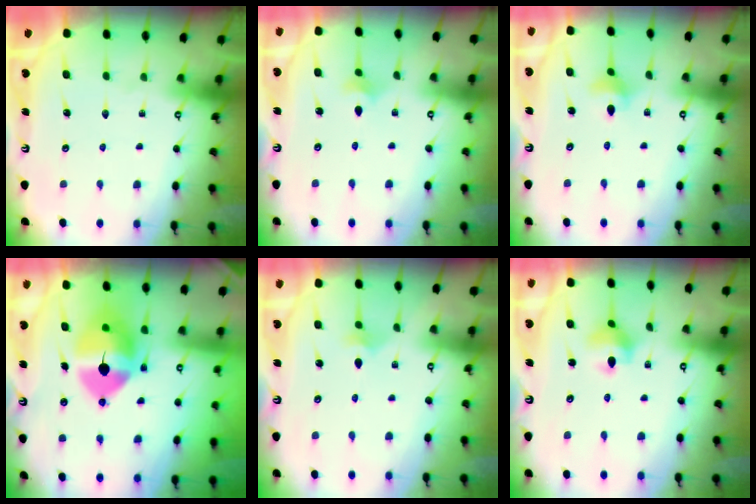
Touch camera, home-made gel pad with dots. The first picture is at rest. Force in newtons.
{"total": 2.5, "press": 2.5, "slide": 0.6}
{"total": 3.2, "press": 3.2, "slide": 0.4}
{"total": 13.7, "press": 13.5, "slide": 2.1}
{"total": 2.5, "press": 2.4, "slide": 0.6}
{"total": 5.7, "press": 5.7, "slide": 0.1}